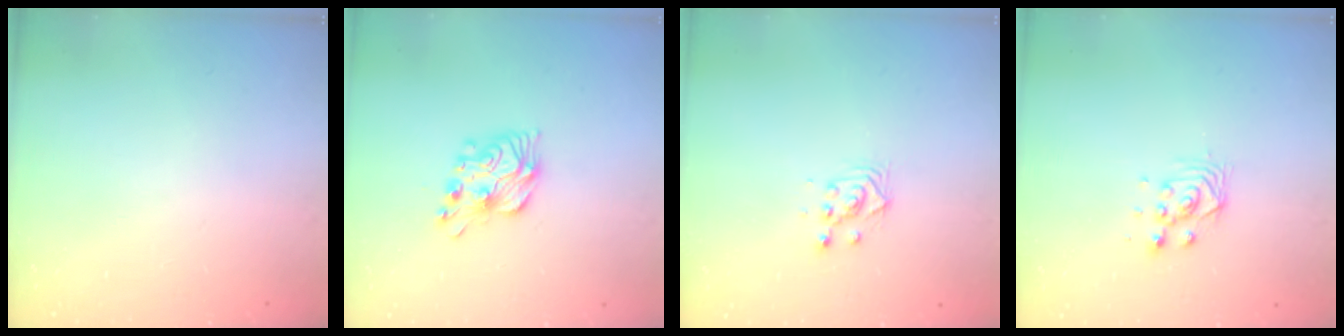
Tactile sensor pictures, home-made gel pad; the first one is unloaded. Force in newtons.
{"total": 9.8, "press": 9.8, "slide": 0.4}
{"total": 2.8, "press": 2.8, "slide": 0.1}
{"total": 2.9, "press": 2.8, "slide": 0.8}